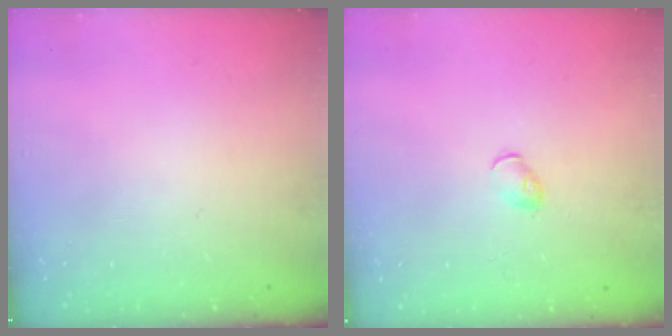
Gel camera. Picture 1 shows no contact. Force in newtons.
{"total": 2.9, "press": 2.9, "slide": 0.7}